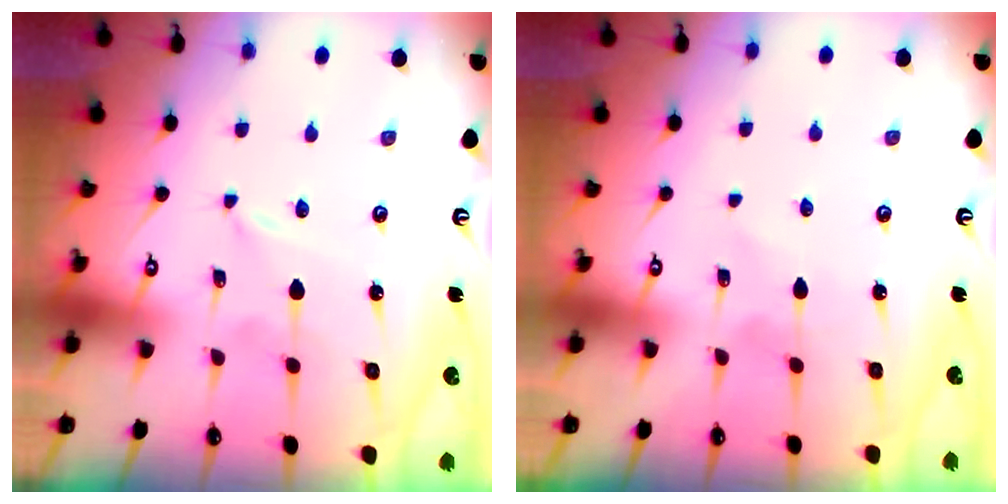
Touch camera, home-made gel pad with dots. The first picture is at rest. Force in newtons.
{"total": 2.4, "press": 2.4, "slide": 0.3}